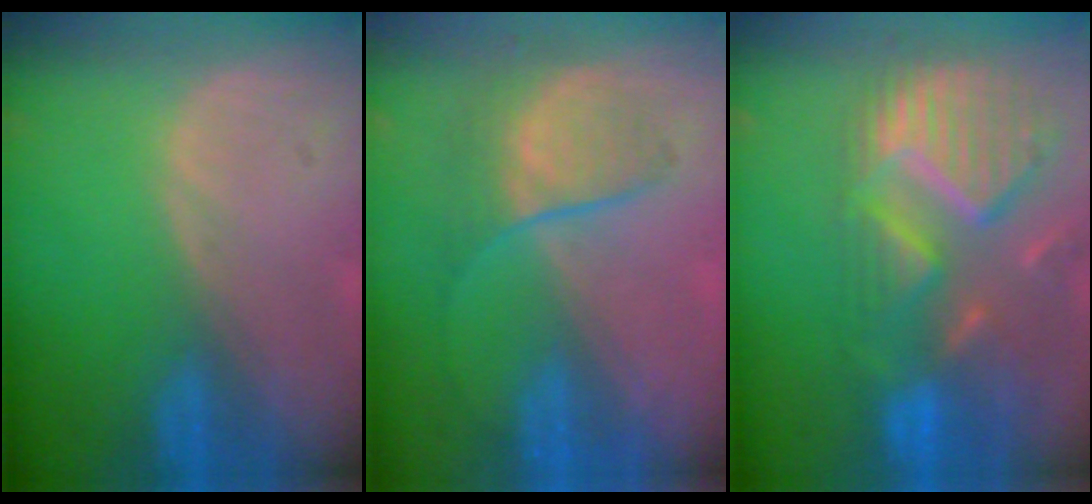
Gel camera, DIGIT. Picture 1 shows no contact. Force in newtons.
{"total": 6.4, "press": 6.0, "slide": 2.3}
{"total": 12.9, "press": 10.9, "slide": 7.0}